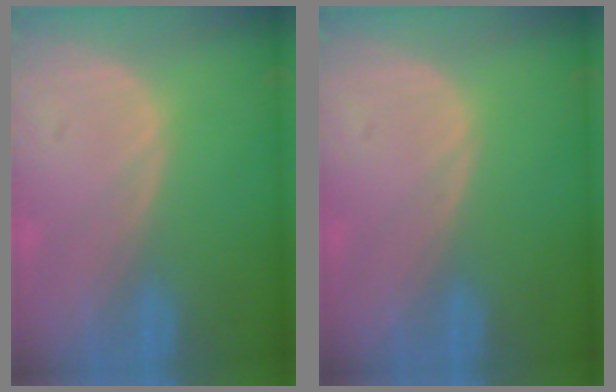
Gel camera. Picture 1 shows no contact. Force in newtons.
{"total": 0.0}